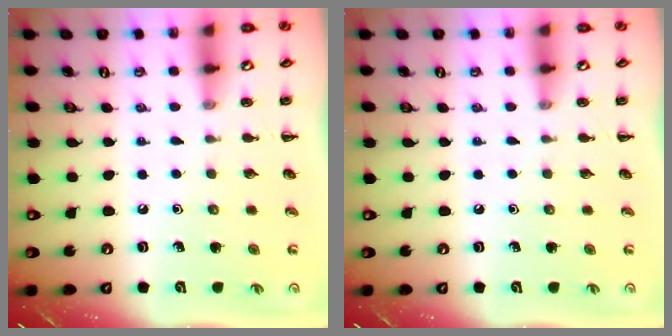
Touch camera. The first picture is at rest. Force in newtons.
{"total": 0.0}